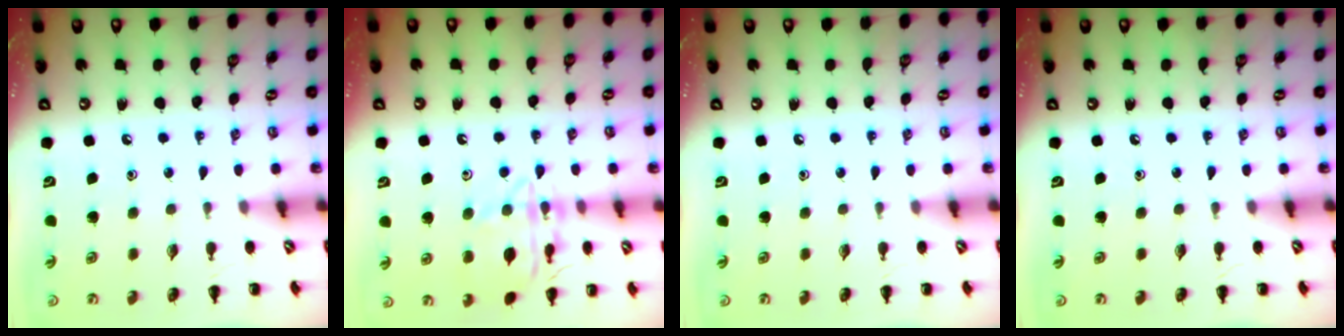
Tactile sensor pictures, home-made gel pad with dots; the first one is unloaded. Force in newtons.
{"total": 14.5, "press": 14.4, "slide": 0.8}
{"total": 0.0}
{"total": 0.0}